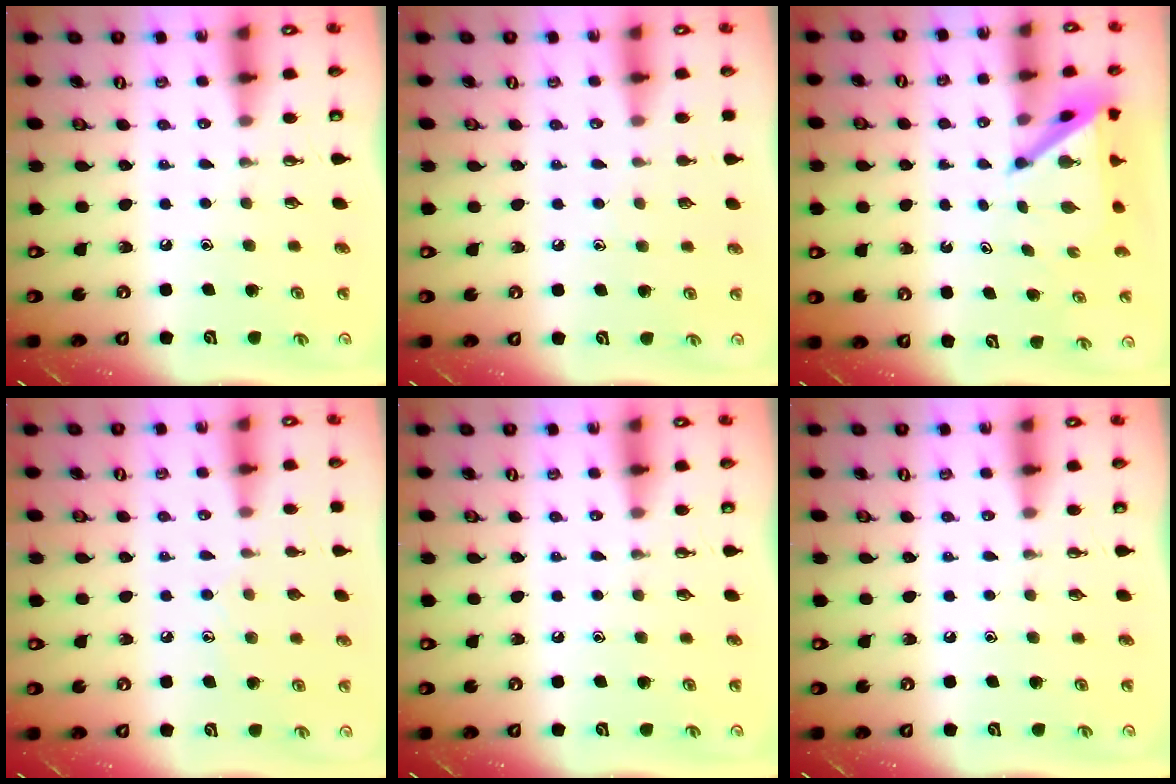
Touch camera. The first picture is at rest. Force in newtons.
{"total": 4.2, "press": 4.2, "slide": 0.5}
{"total": 4.4, "press": 4.4, "slide": 0.4}
{"total": 6.6, "press": 6.5, "slide": 0.7}
{"total": 0.0}
{"total": 0.0}